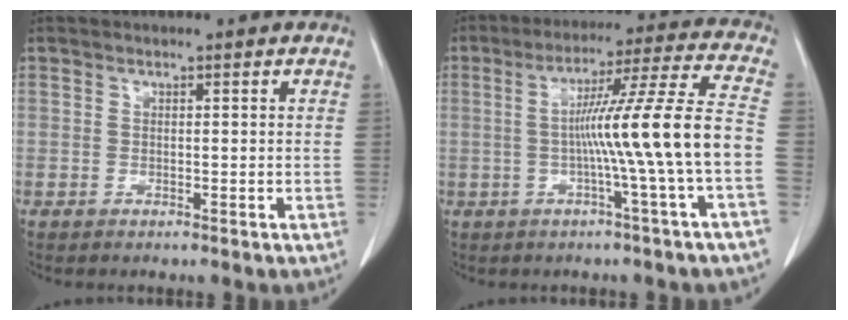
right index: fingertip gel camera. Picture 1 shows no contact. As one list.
[{"total": 13.7, "force": [-2.3, -2.3, 13.3], "torque": [-0.209, 0.012, -0.039]}]